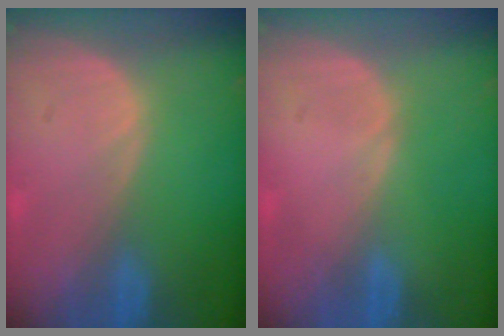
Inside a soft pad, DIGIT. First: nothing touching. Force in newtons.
{"total": 0.0}